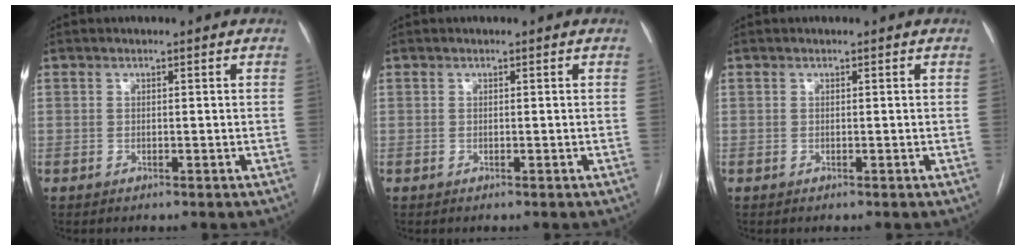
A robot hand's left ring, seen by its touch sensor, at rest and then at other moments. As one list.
[{"total": 0.0}, {"total": 0.0}]